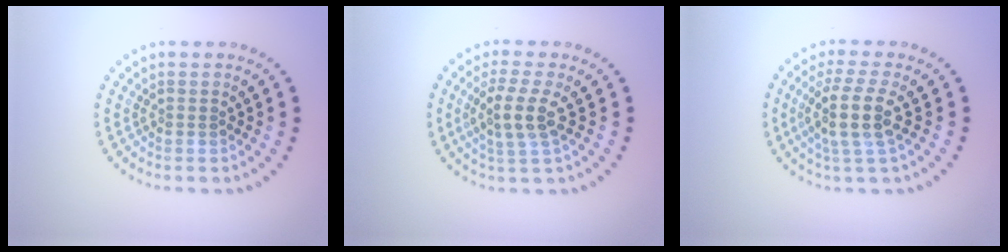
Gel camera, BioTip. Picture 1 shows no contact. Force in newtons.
{"total": 3.2, "press": 2.9, "slide": 1.3}
{"total": 3.9, "press": 3.2, "slide": 2.1}